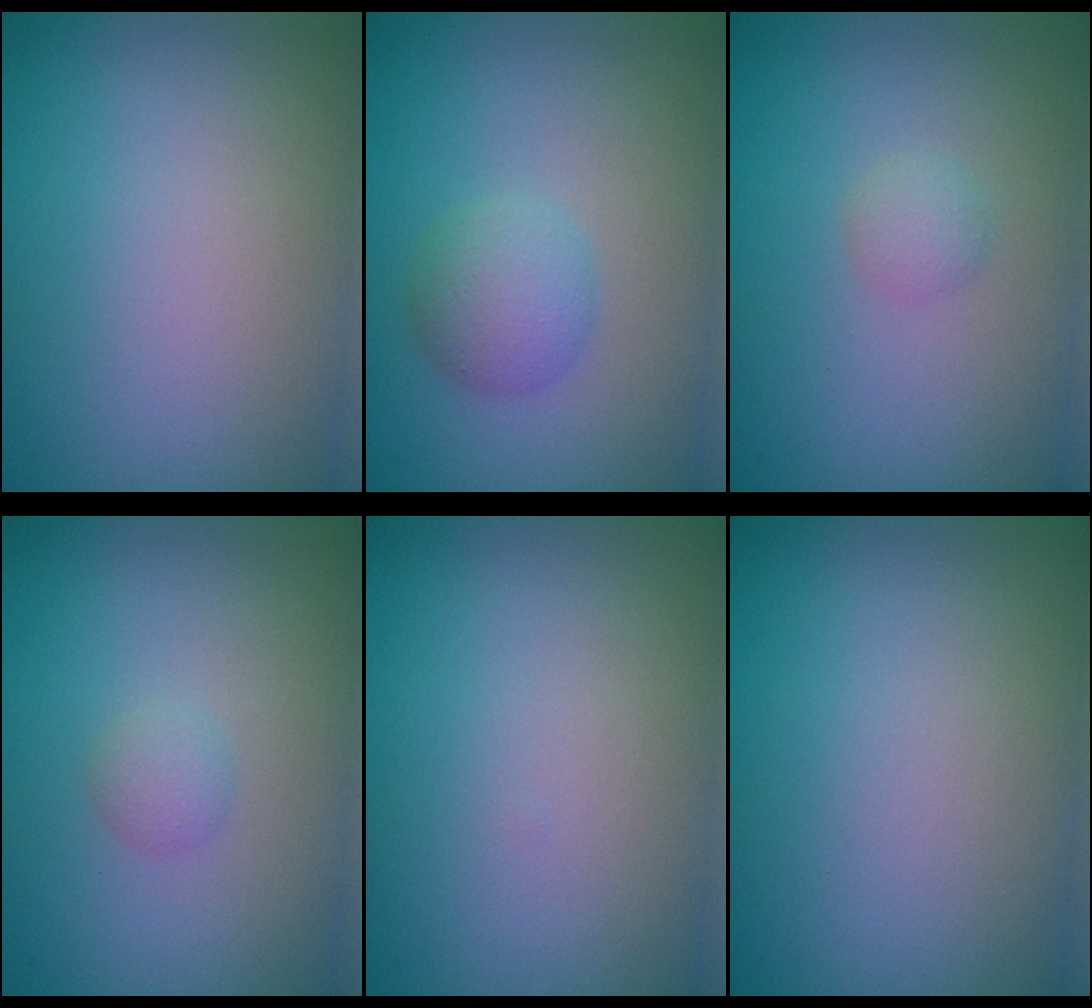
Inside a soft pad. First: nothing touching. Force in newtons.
{"total": 2.7, "press": 2.7, "slide": 0.1}
{"total": 1.1, "press": 1.1, "slide": 0.0}
{"total": 1.0, "press": 1.0, "slide": 0.0}
{"total": 0.0}
{"total": 0.0}